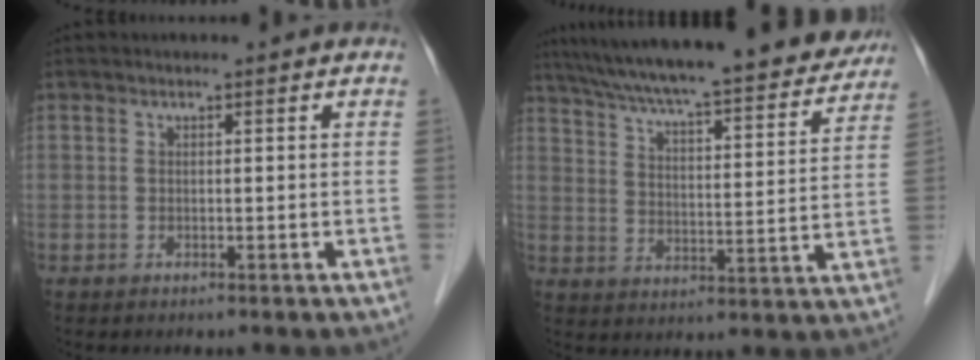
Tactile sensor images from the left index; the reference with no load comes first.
{"total": 27.0, "force": [23.9, 3.7, 11.9], "torque": [-0.196, -0.021, 0.318]}